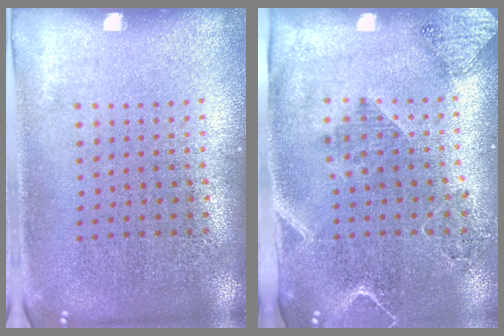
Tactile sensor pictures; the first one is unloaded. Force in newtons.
{"total": 1.9, "press": 1.7, "slide": 0.8}